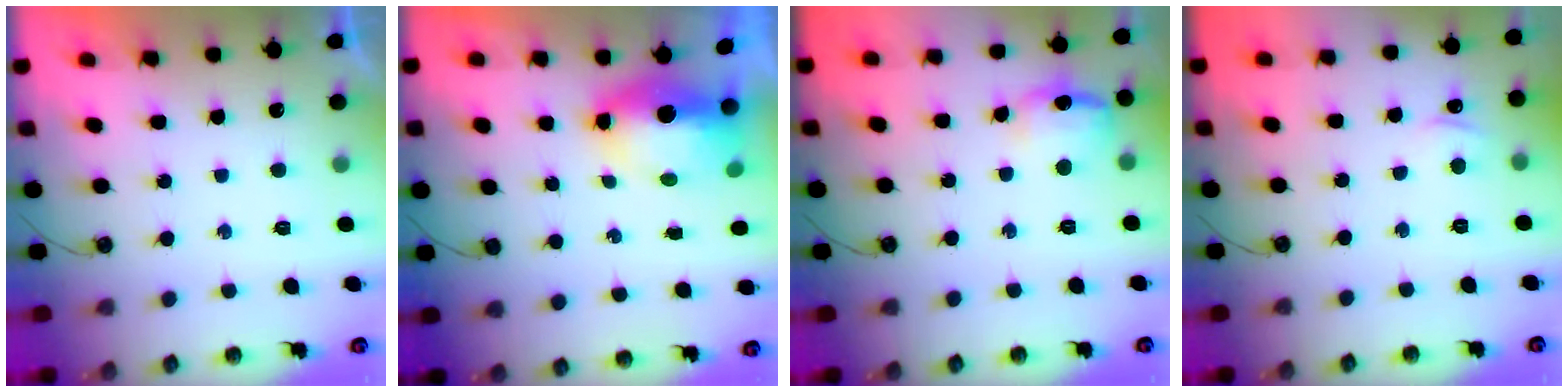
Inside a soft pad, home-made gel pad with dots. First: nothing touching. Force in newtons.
{"total": 7.6, "press": 7.5, "slide": 1.3}
{"total": 11.7, "press": 11.6, "slide": 1.0}
{"total": 2.4, "press": 2.4, "slide": 0.4}